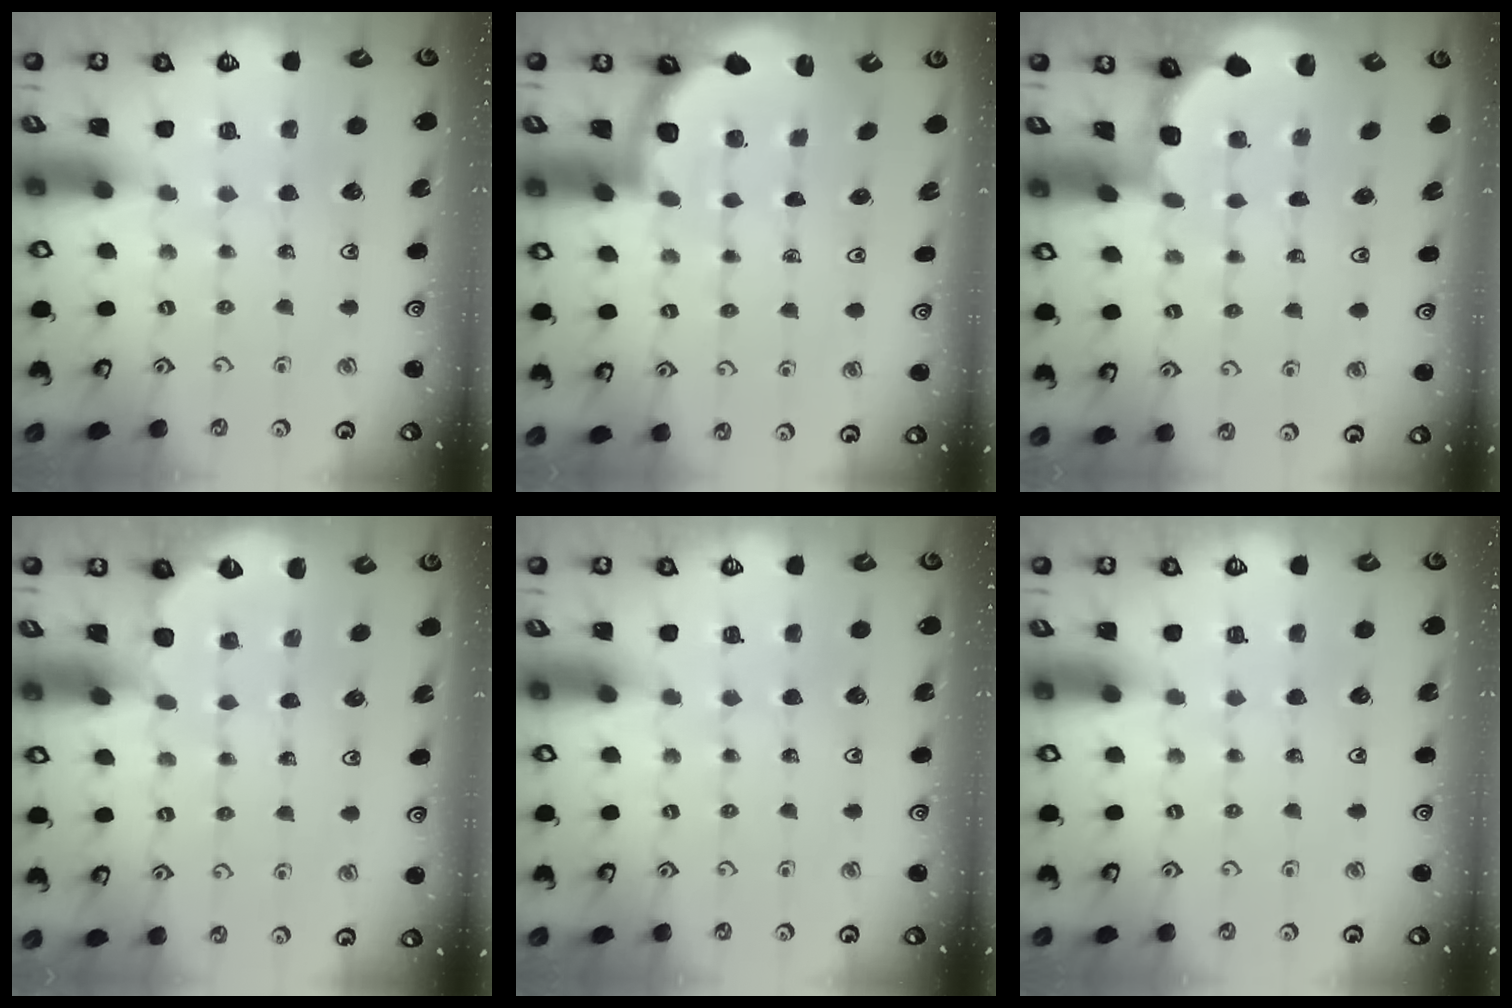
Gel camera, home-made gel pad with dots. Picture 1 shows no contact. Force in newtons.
{"total": 3.1, "press": 3.0, "slide": 0.9}
{"total": 2.0, "press": 1.8, "slide": 0.7}
{"total": 1.4, "press": 1.4, "slide": 0.1}
{"total": 0.0}
{"total": 0.0}